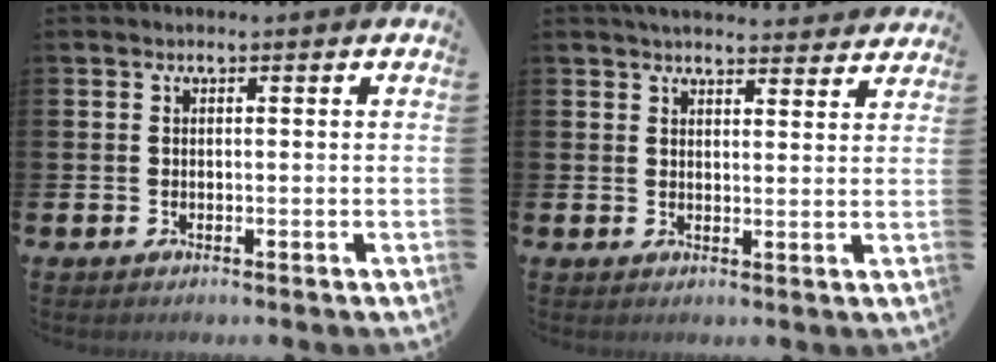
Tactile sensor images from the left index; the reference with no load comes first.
{"total": 4.2, "force": [4.1, 0.5, 0.6], "torque": [-0.010, -0.023, 0.074]}